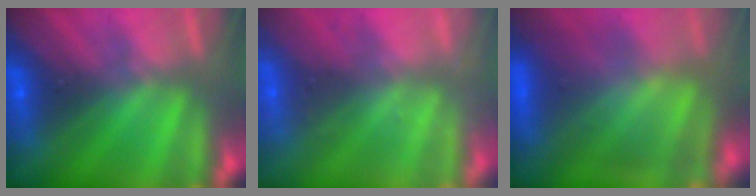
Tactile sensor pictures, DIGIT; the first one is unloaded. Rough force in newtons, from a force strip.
{"total": 2.3}
{"total": 7.4}